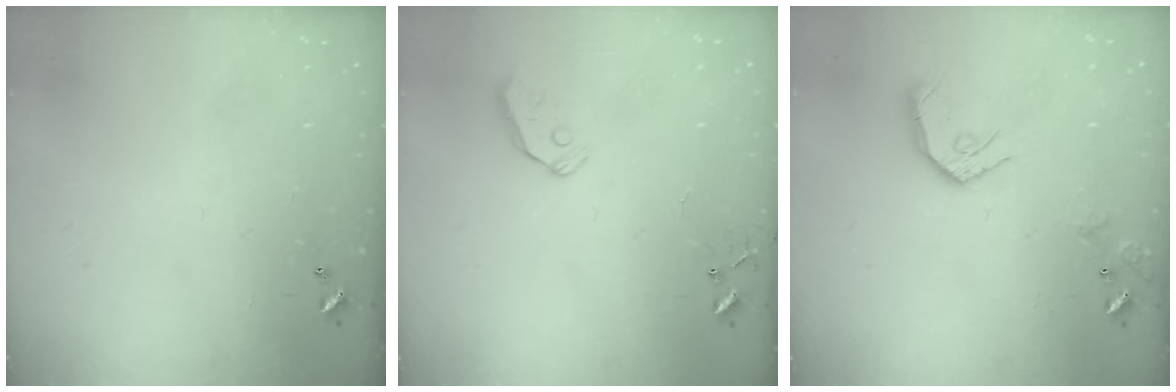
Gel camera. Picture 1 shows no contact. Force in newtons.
{"total": 5.3, "press": 5.3, "slide": 0.4}
{"total": 12.7, "press": 12.6, "slide": 1.6}